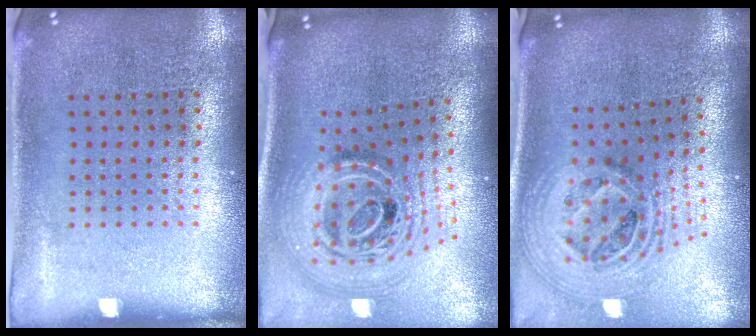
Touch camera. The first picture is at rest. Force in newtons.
{"total": 2.5, "press": 1.8, "slide": 1.8}
{"total": 2.8, "press": 1.9, "slide": 2.0}